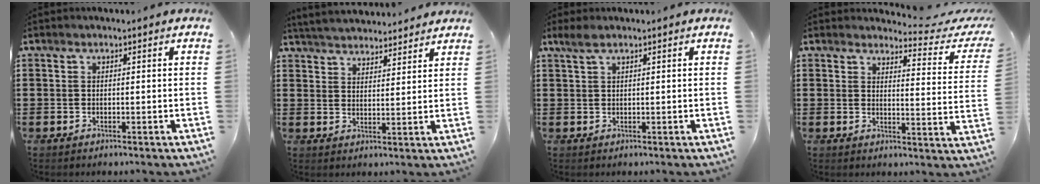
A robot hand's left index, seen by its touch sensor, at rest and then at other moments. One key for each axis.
{"total": 4.2, "fx": 4.1, "fy": 0.3, "fz": 0.3, "tx": -0.022, "ty": -0.018, "tz": 0.075}
{"total": 1.6, "fx": 0.8, "fy": 0.4, "fz": 1.4, "tx": -0.029, "ty": 0.002, "tz": 0.016}
{"total": 3.9, "fx": 3.5, "fy": 0.4, "fz": 1.6, "tx": -0.033, "ty": -0.022, "tz": 0.055}